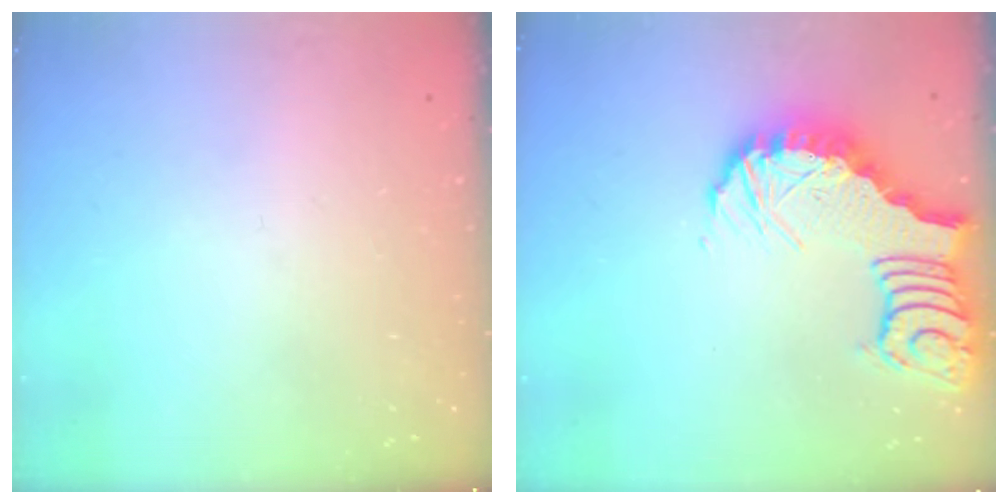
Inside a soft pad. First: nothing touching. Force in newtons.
{"total": 6.1, "press": 6.1, "slide": 0.7}